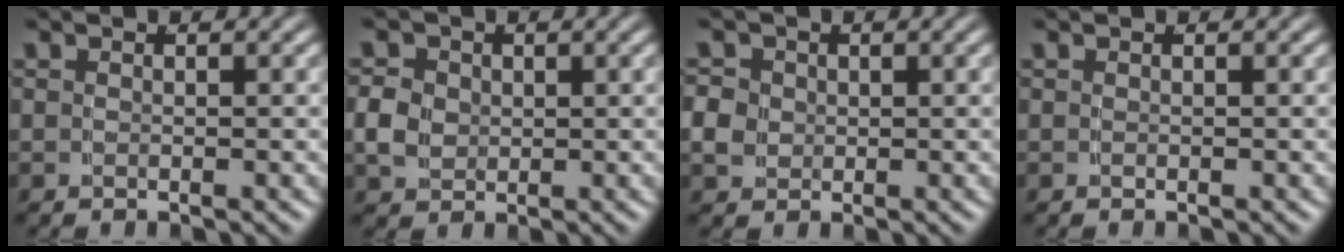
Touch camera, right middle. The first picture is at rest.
{"total": 3.6, "force": [0.2, 3.2, 1.8], "torque": [-0.038, -0.003, 0.004]}
{"total": 3.6, "force": [0.1, 3.2, 1.5], "torque": [-0.034, -0.001, -0.002]}
{"total": 0.0}